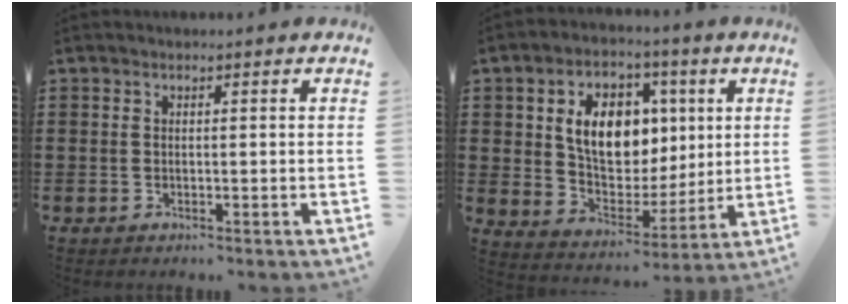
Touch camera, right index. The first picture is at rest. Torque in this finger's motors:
{"motor_torque": [1.84, 0.30, 1.05, 0.21]}